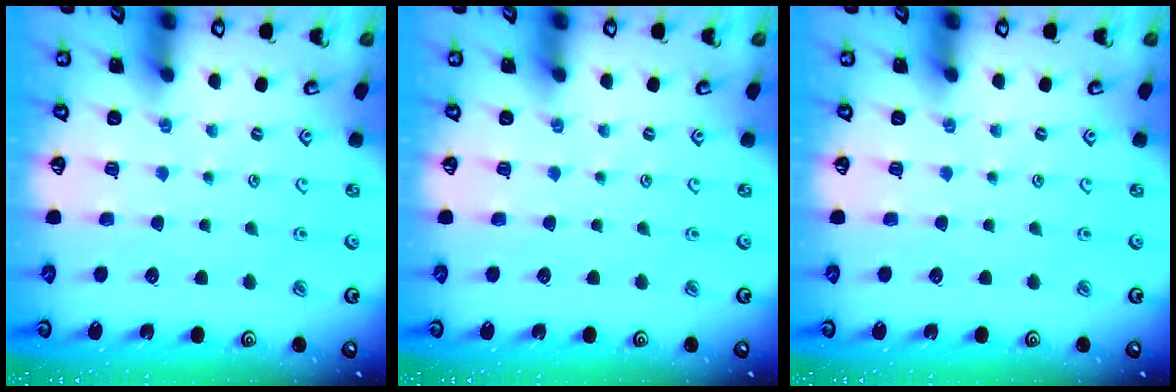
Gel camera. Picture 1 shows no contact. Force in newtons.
{"total": 0.0}
{"total": 0.0}